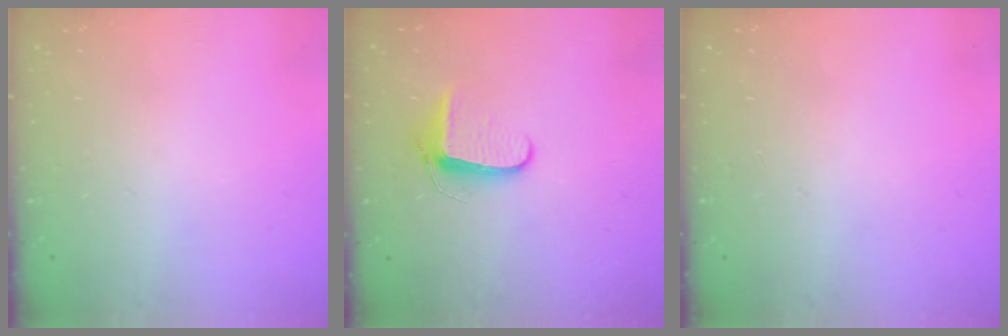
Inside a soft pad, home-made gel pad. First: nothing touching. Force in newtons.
{"total": 7.8, "press": 7.7, "slide": 1.1}
{"total": 0.0}